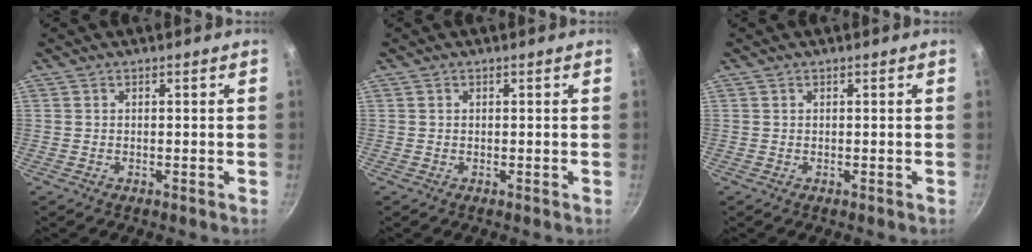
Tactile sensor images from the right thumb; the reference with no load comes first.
{"total": 0.0}
{"total": 0.0}